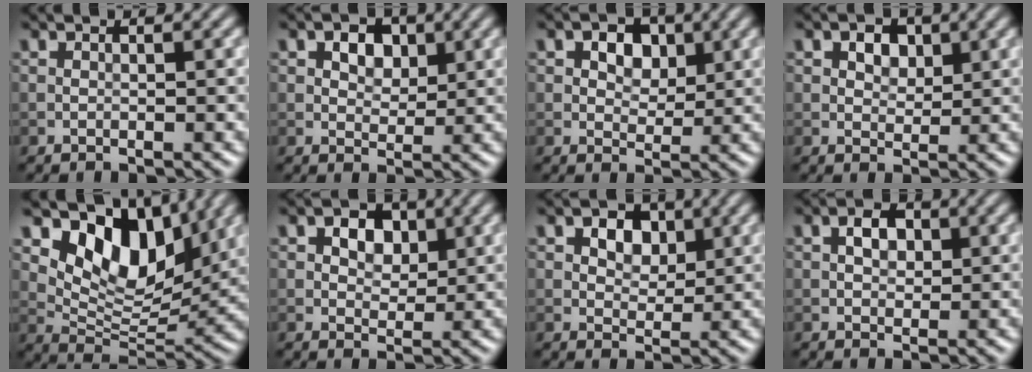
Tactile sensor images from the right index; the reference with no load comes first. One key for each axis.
{"total": 3.5, "fx": 1.4, "fy": 2.4, "fz": 2.1, "tx": -0.031, "ty": 0.000, "tz": 0.013}
{"total": 4.3, "fx": 1.6, "fy": 2.9, "fz": 2.8, "tx": -0.037, "ty": 0.003, "tz": 0.009}
{"total": 3.0, "fx": 1.4, "fy": 2.0, "fz": 1.8, "tx": -0.026, "ty": -0.001, "tz": 0.017}
{"total": 9.5, "fx": 4.8, "fy": 5.4, "fz": 6.1, "tx": -0.096, "ty": -0.009, "tz": 0.088}
{"total": 3.9, "fx": 1.4, "fy": 2.6, "fz": 2.4, "tx": -0.033, "ty": 0.002, "tz": 0.009}
{"total": 4.3, "fx": 1.7, "fy": 2.8, "fz": 2.7, "tx": -0.039, "ty": 0.004, "tz": 0.013}
{"total": 2.4, "fx": 0.6, "fy": 1.7, "fz": 1.7, "tx": -0.029, "ty": 0.003, "tz": 0.006}